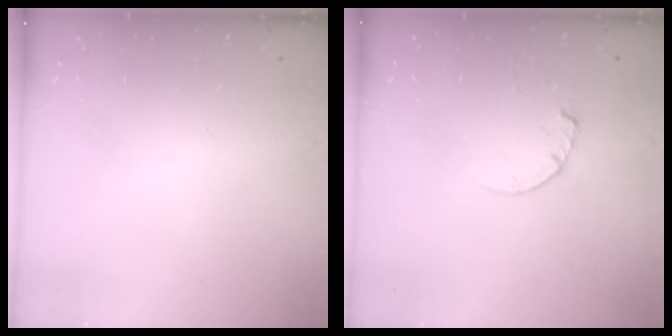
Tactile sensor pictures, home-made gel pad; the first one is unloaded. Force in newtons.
{"total": 2.4, "press": 2.4, "slide": 0.3}